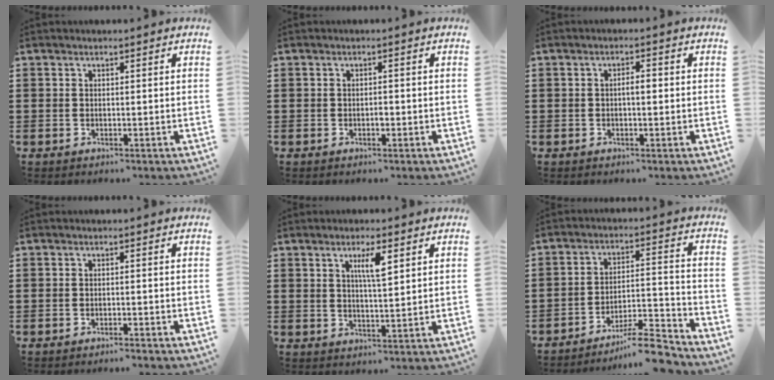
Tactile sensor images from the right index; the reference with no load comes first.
{"total": 1.0, "force": [-0.4, 0.4, 0.8], "torque": [-0.015, -0.003, -0.006]}
{"total": 1.9, "force": [-0.1, 0.6, 1.9], "torque": [-0.034, 0.002, -0.004]}
{"total": 0.9, "force": [-0.9, -0.1, 0.2], "torque": [-0.006, 0.000, -0.018]}
{"total": 4.3, "force": [1.9, 0.8, 3.8], "torque": [-0.071, 0.003, 0.028]}
{"total": 8.9, "force": [-7.9, 0.8, 4.0], "torque": [-0.053, 0.020, -0.147]}